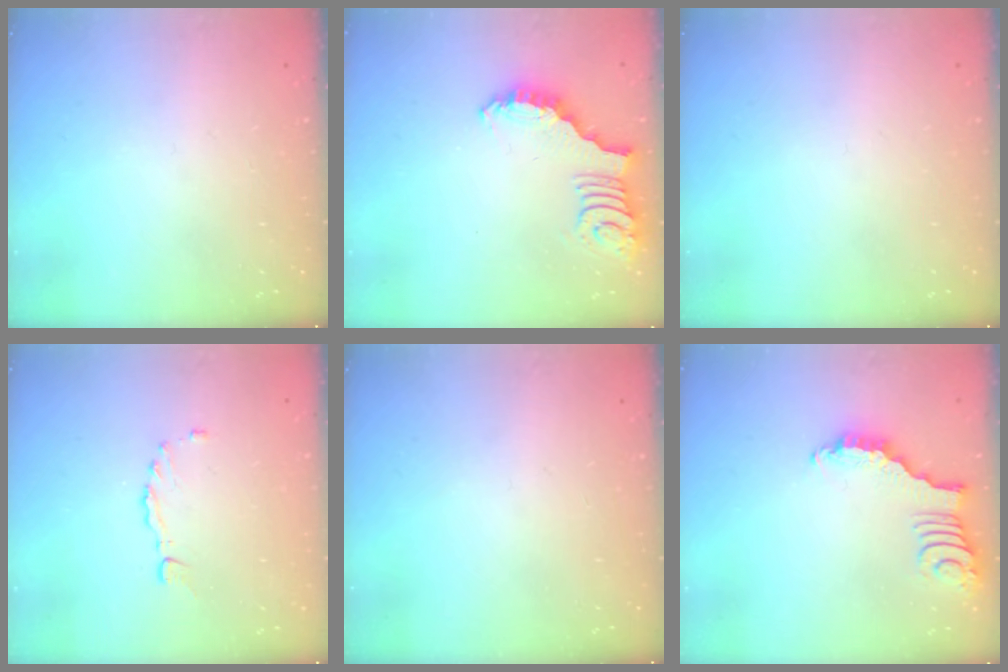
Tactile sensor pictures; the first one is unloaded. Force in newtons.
{"total": 2.7, "press": 2.7, "slide": 0.5}
{"total": 0.0}
{"total": 1.5, "press": 1.4, "slide": 0.4}
{"total": 0.0}
{"total": 2.8, "press": 2.8, "slide": 0.4}